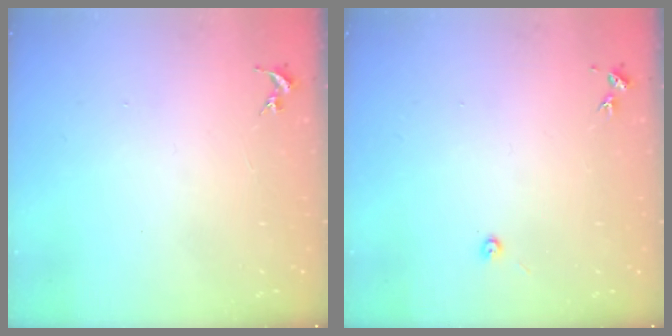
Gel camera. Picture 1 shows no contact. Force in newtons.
{"total": 2.0, "press": 2.0, "slide": 0.3}